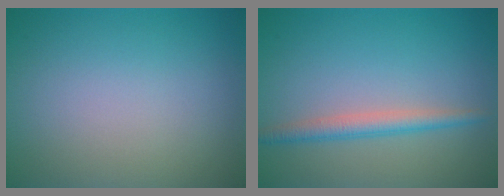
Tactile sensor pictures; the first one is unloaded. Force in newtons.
{"total": 2.4, "press": 2.4, "slide": 0.0}